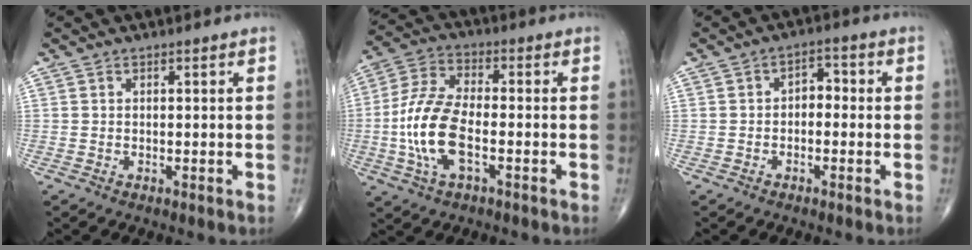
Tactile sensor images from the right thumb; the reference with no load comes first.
{"total": 12.6, "force": [-2.9, 5.7, 10.9], "torque": [-0.232, 0.022, -0.058]}
{"total": 3.4, "force": [-0.5, 2.3, 2.5], "torque": [-0.021, 0.019, -0.018]}